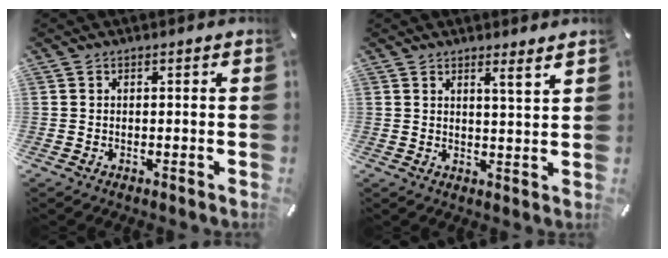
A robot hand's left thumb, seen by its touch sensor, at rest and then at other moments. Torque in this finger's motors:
{"motor_torque": [0.37, -0.25, 0.37, -0.02, 0.00]}